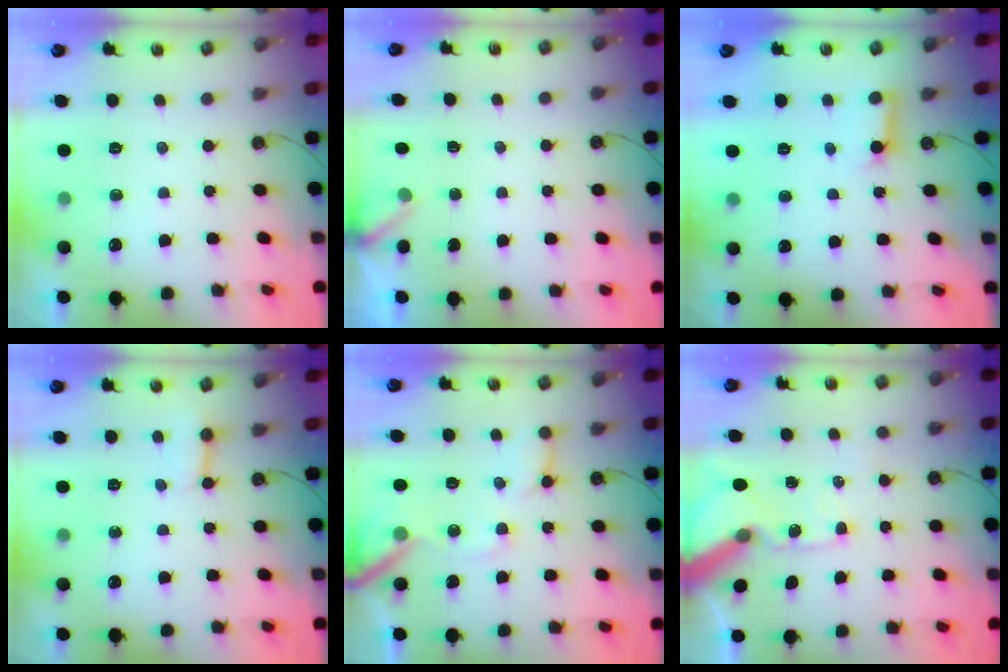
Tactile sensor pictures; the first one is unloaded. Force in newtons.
{"total": 1.7, "press": 1.7, "slide": 0.1}
{"total": 6.0, "press": 6.0, "slide": 0.7}
{"total": 3.0, "press": 3.0, "slide": 0.3}
{"total": 11.5, "press": 11.3, "slide": 1.5}
{"total": 12.1, "press": 12.0, "slide": 1.8}